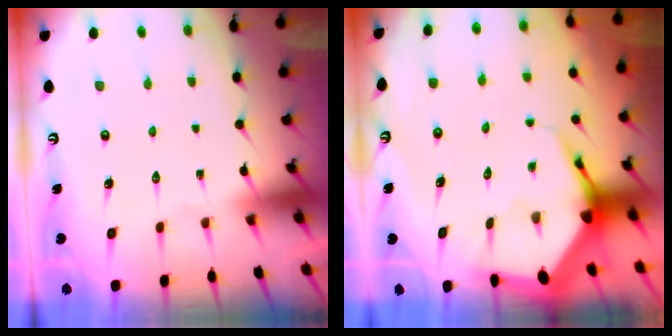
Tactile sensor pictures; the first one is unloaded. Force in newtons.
{"total": 5.9, "press": 5.9, "slide": 0.6}